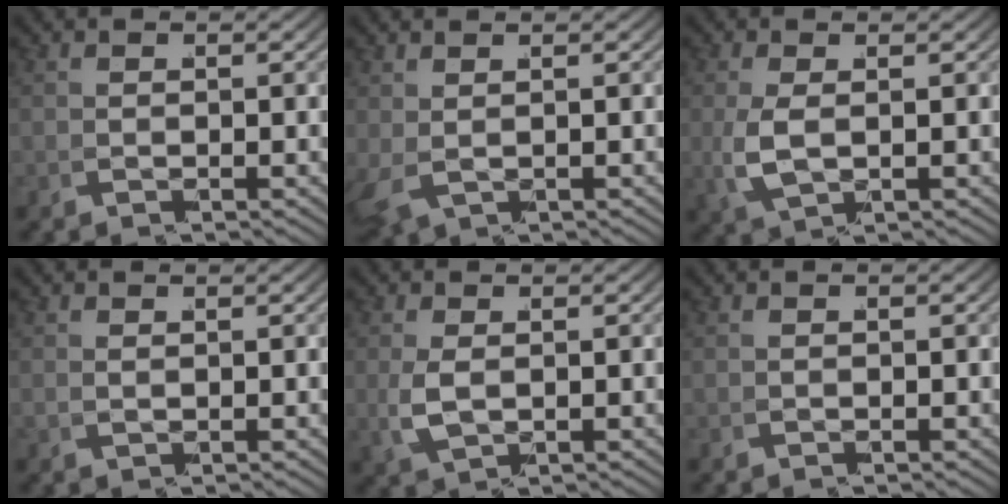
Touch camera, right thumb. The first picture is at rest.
{"total": 1.3, "force": [0.6, 0.7, 0.9], "torque": [-0.031, -0.005, 0.026]}
{"total": 3.2, "force": [0.3, 1.8, 2.7], "torque": [-0.085, -0.011, 0.021]}
{"total": 1.1, "force": [0.5, 0.9, 0.5], "torque": [-0.020, 0.004, 0.012]}
{"total": 2.7, "force": [0.3, 1.7, 2.2], "torque": [-0.069, -0.008, 0.021]}
{"total": 0.0}